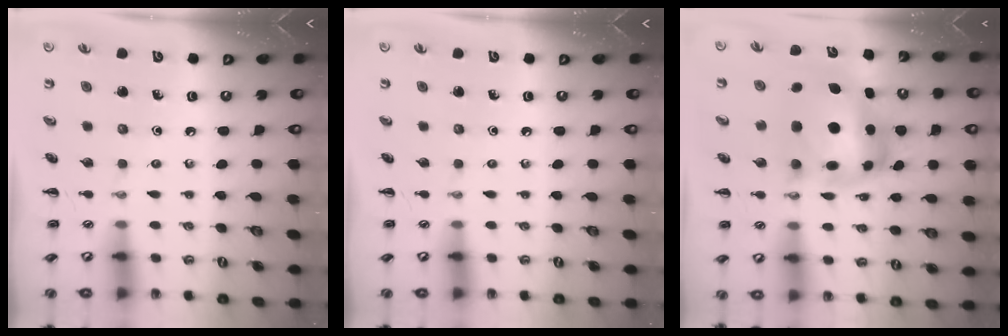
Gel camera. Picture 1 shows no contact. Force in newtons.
{"total": 0.0}
{"total": 9.1, "press": 8.7, "slide": 2.6}